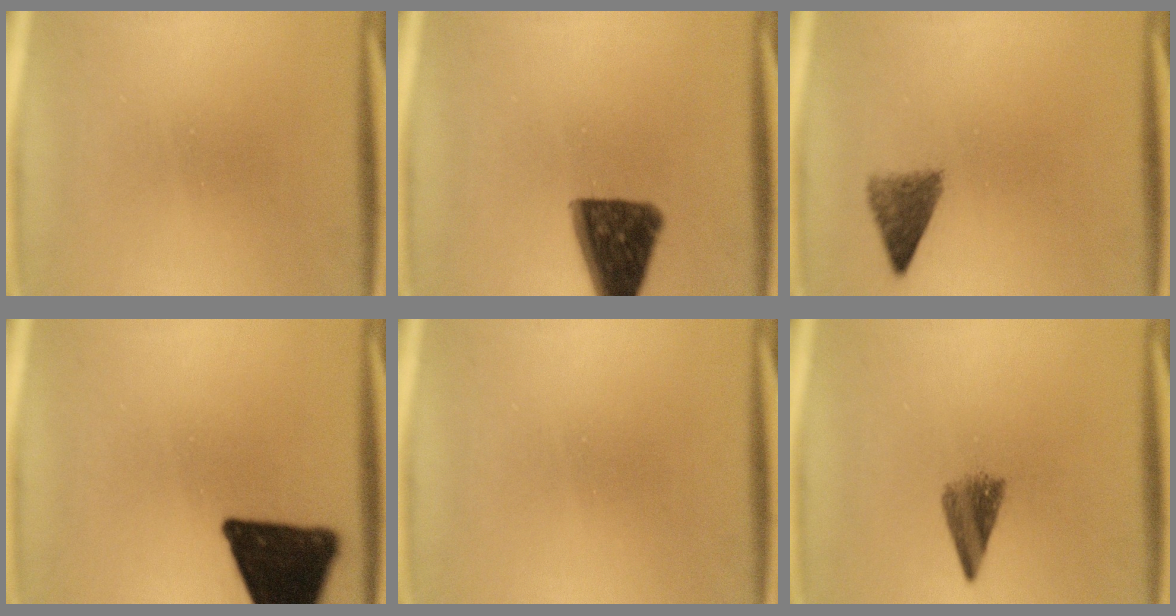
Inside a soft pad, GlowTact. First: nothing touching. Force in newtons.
{"total": 12.0}
{"total": 3.9}
{"total": 18.1}
{"total": 0.0}
{"total": 4.0}